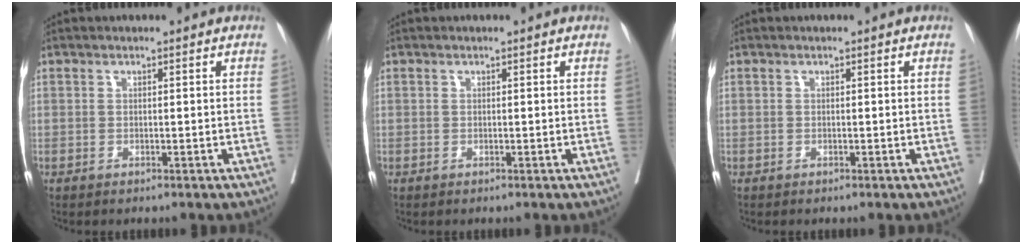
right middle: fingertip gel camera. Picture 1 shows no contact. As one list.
[{"total": 0.0}, {"total": 0.0}]